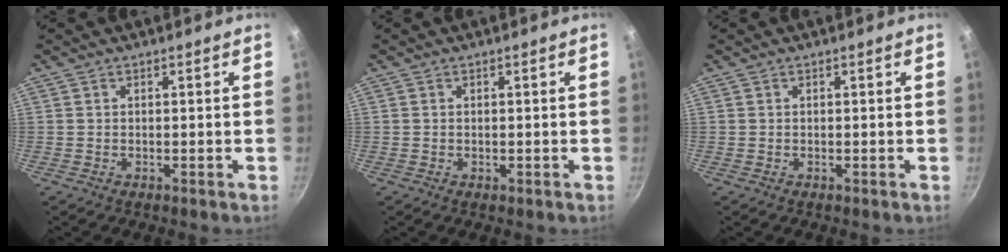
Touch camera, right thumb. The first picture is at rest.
{"total": 0.0}
{"total": 0.0}